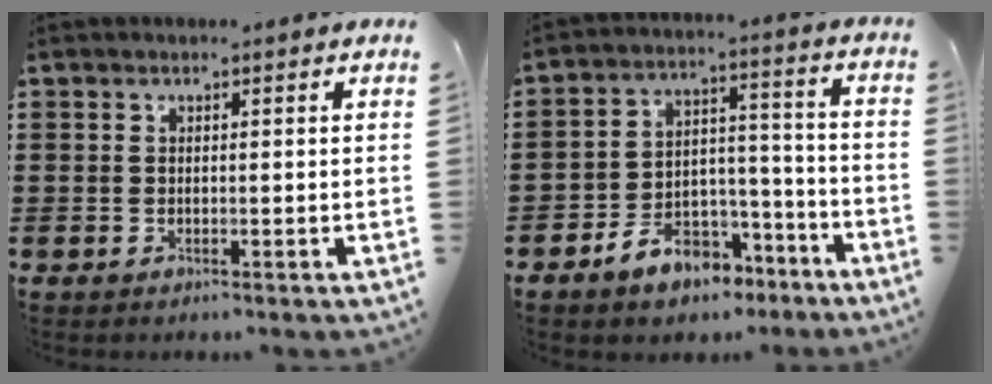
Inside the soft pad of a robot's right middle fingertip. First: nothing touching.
{"total": 7.1, "force": [-5.8, 3.6, 1.8], "torque": [-0.027, 0.033, -0.107]}